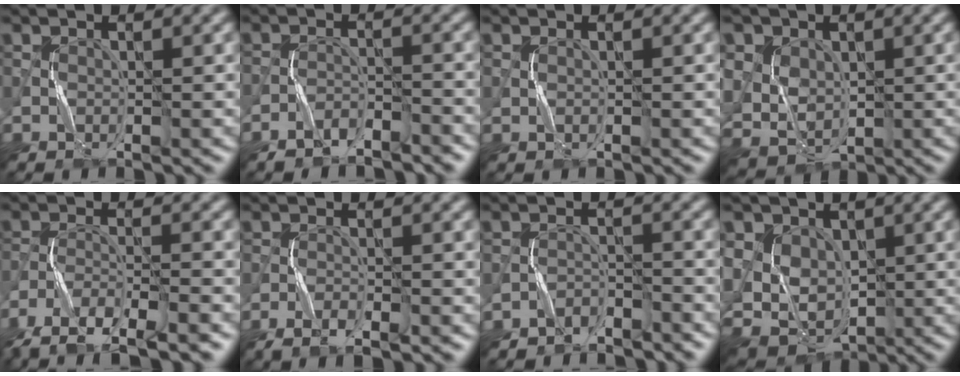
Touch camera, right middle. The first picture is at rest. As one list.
[{"total": 3.1, "force": [-2.8, 0.7, 1.1], "torque": [-0.022, 0.003, -0.051]}, {"total": 0.0}, {"total": 6.4, "force": [1.9, 5.5, 2.8], "torque": [-0.065, 0.018, 0.033]}, {"total": 7.8, "force": [-6.5, 1.7, 4.0], "torque": [-0.066, -0.013, -0.108]}, {"total": 3.2, "force": [-2.2, 0.6, 2.2], "torque": [-0.045, 0.000, -0.038]}, {"total": 2.4, "force": [-2.3, 0.5, 0.0], "torque": [0.004, 0.006, -0.046]}, {"total": 8.5, "force": [0.9, 7.2, 4.4], "torque": [-0.089, 0.021, 0.000]}]